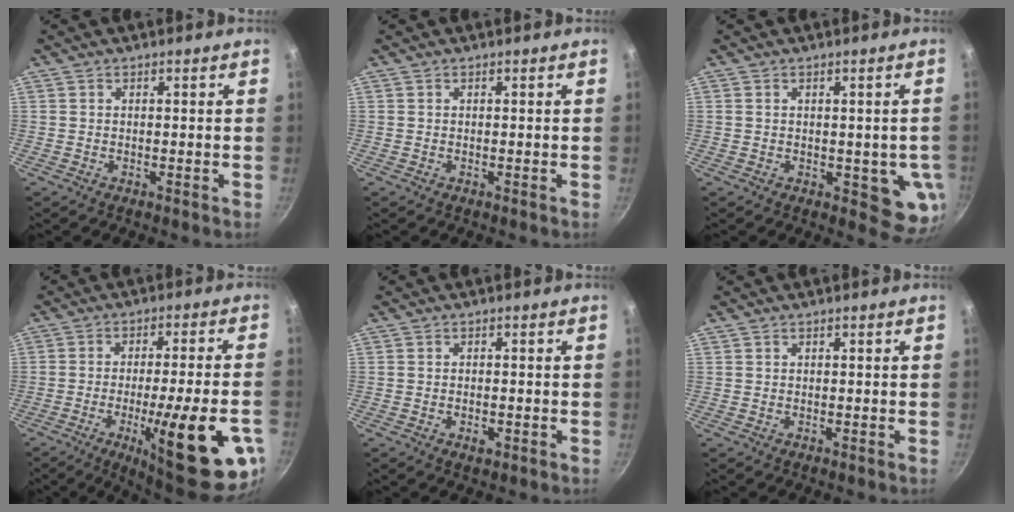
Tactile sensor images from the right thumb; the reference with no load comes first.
{"total": 0.0}
{"total": 7.3, "force": [-0.6, 3.9, 6.1], "torque": [-0.050, -0.007, -0.004]}
{"total": 22.8, "force": [-7.7, 5.0, 20.9], "torque": [-0.264, 0.011, -0.102]}
{"total": 2.0, "force": [-0.8, 1.1, 1.5], "torque": [-0.026, 0.002, -0.013]}
{"total": 0.0}